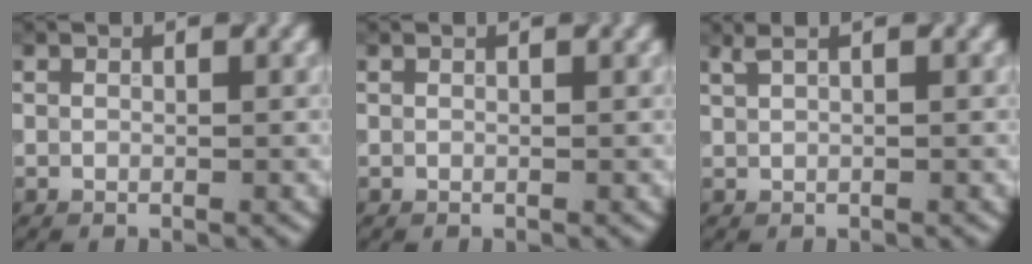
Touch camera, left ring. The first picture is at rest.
{"total": 0.0}
{"total": 1.2, "force": [0.8, 0.3, 0.7], "torque": [-0.016, 0.009, 0.021]}